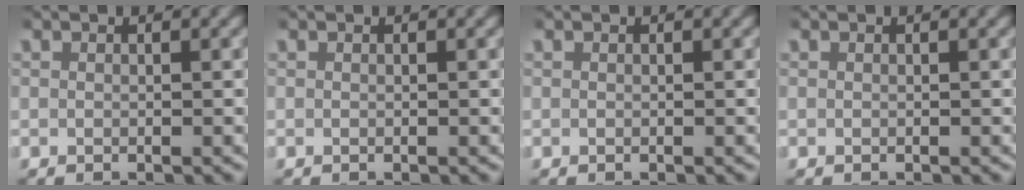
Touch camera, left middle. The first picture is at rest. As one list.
[{"total": 0.0}, {"total": 0.0}, {"total": 0.0}]